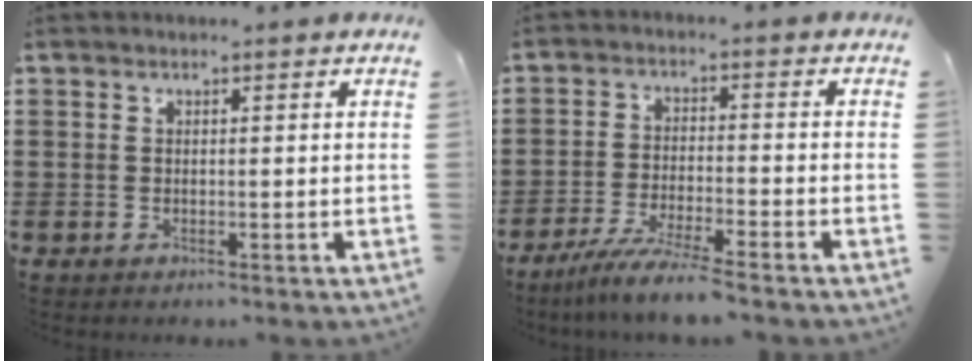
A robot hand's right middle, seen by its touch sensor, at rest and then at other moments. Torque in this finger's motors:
{"motor_torque": [2.14, 0.00, 0.34, 0.04]}